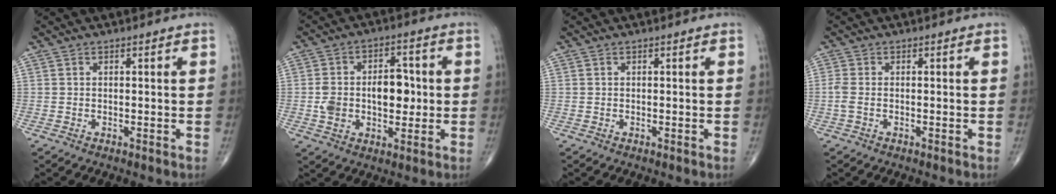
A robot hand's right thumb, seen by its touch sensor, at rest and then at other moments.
{"total": 11.0, "force": [-0.2, 6.8, 8.6], "torque": [-0.119, 0.021, 0.001]}
{"total": 0.0}
{"total": 1.9, "force": [-0.4, 0.8, 1.7], "torque": [-0.052, -0.002, -0.009]}